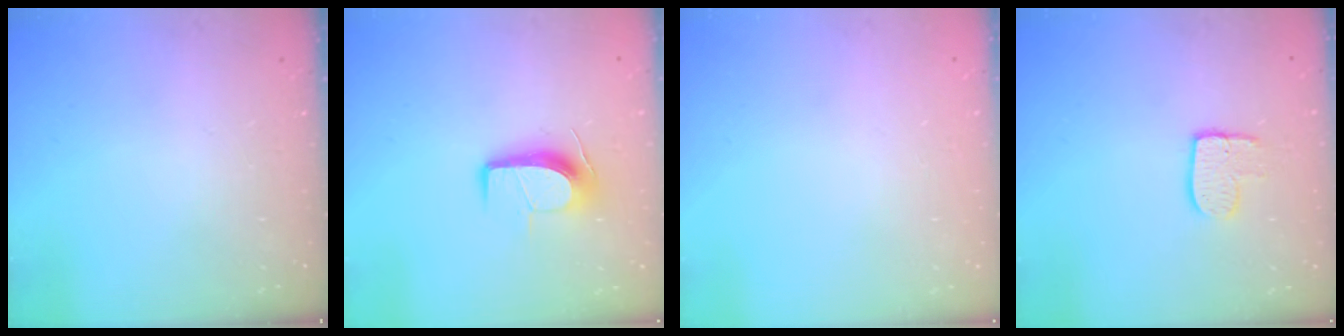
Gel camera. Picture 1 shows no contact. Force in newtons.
{"total": 9.9, "press": 9.9, "slide": 0.6}
{"total": 0.0}
{"total": 8.1, "press": 8.0, "slide": 0.6}